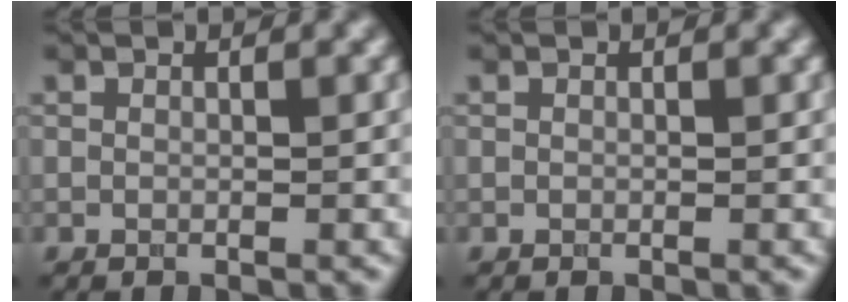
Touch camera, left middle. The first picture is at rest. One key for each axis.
{"total": 0.0}